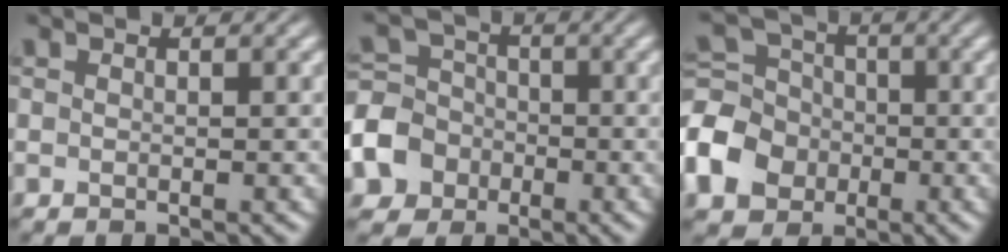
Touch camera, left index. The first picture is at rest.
{"total": 6.5, "force": [-2.5, 5.7, 1.9], "torque": [-0.043, -0.004, -0.071]}
{"total": 7.6, "force": [-2.6, 6.3, 3.5], "torque": [-0.088, 0.010, -0.074]}